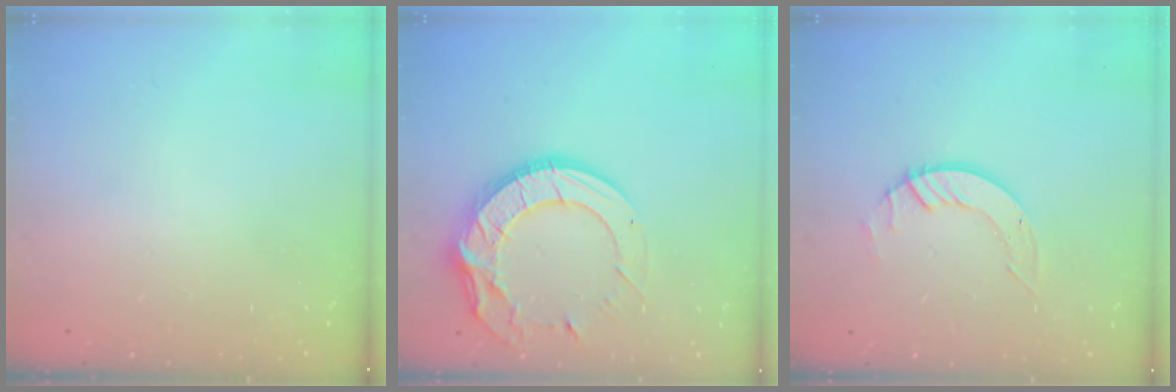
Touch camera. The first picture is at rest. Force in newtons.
{"total": 18.1, "press": 18.1, "slide": 1.3}
{"total": 4.8, "press": 4.8, "slide": 0.3}